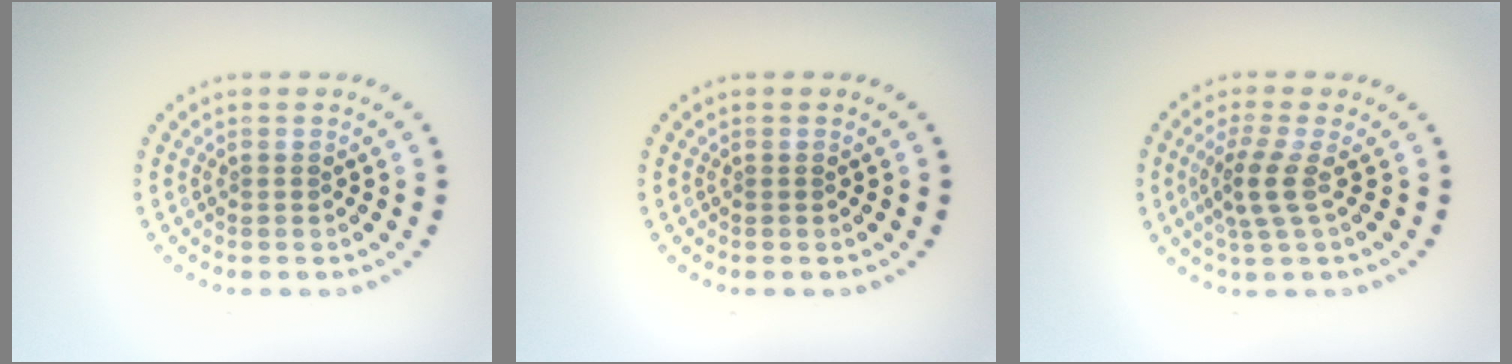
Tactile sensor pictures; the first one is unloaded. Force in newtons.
{"total": 0.0}
{"total": 2.8, "press": 2.3, "slide": 1.6}